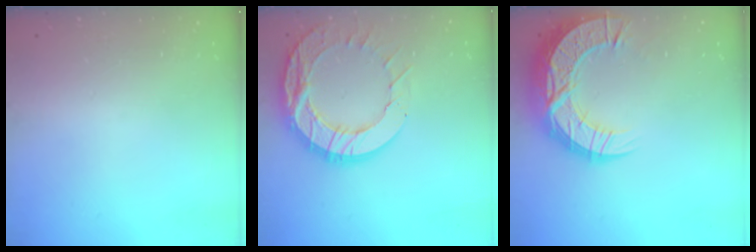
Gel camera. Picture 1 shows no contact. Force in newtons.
{"total": 16.0, "press": 15.9, "slide": 1.3}
{"total": 17.6, "press": 17.6, "slide": 1.4}